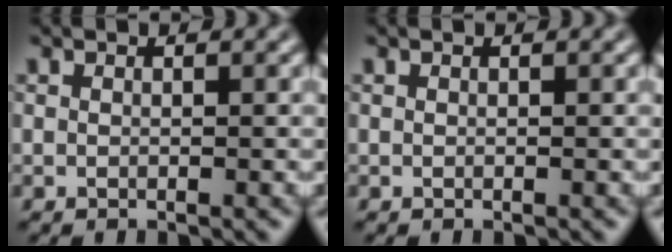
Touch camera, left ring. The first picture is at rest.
{"total": 0.0}